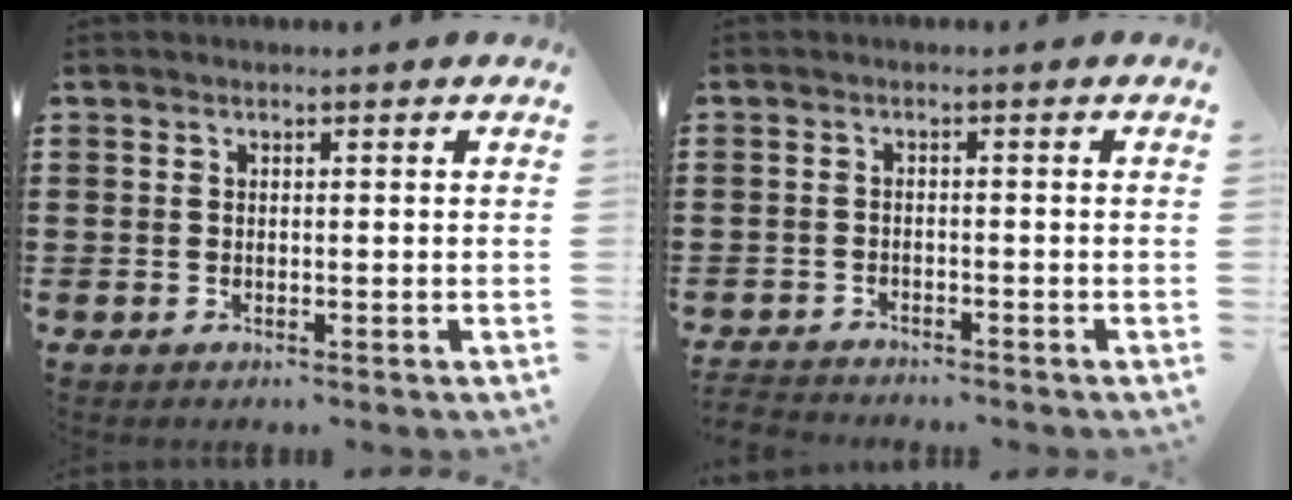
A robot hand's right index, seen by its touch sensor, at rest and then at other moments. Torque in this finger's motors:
{"motor_torque": [-1.89, 0.25, -1.05, -0.14]}